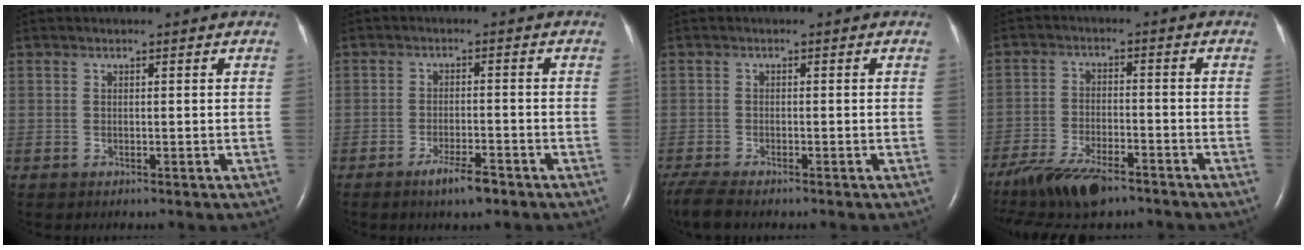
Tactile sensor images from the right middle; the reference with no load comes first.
{"total": 4.3, "force": [-3.1, 0.7, 3.0], "torque": [-0.058, -0.004, -0.052]}
{"total": 5.1, "force": [-4.3, 0.9, 2.7], "torque": [-0.059, -0.017, -0.075]}
{"total": 12.4, "force": [-9.6, 3.6, 7.0], "torque": [-0.134, -0.021, -0.166]}